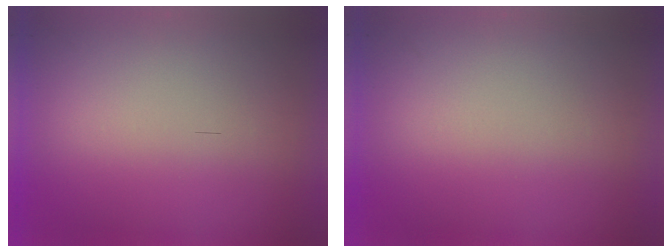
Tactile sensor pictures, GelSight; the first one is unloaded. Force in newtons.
{"total": 0.0}